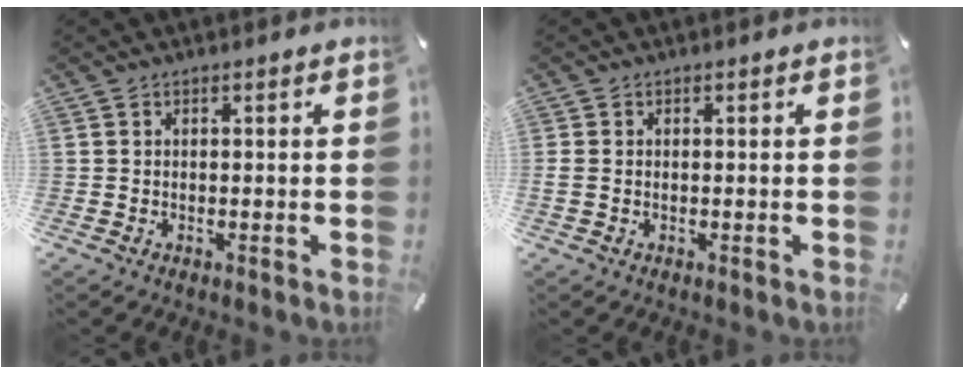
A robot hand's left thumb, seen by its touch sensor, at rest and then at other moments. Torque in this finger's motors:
{"motor_torque": [0.08, 0.08, 0.02, -0.03, 0.04]}